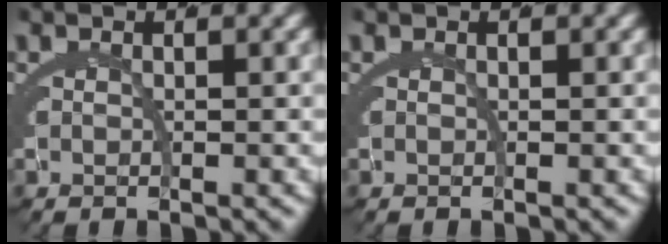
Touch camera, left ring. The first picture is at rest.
{"total": 0.0}